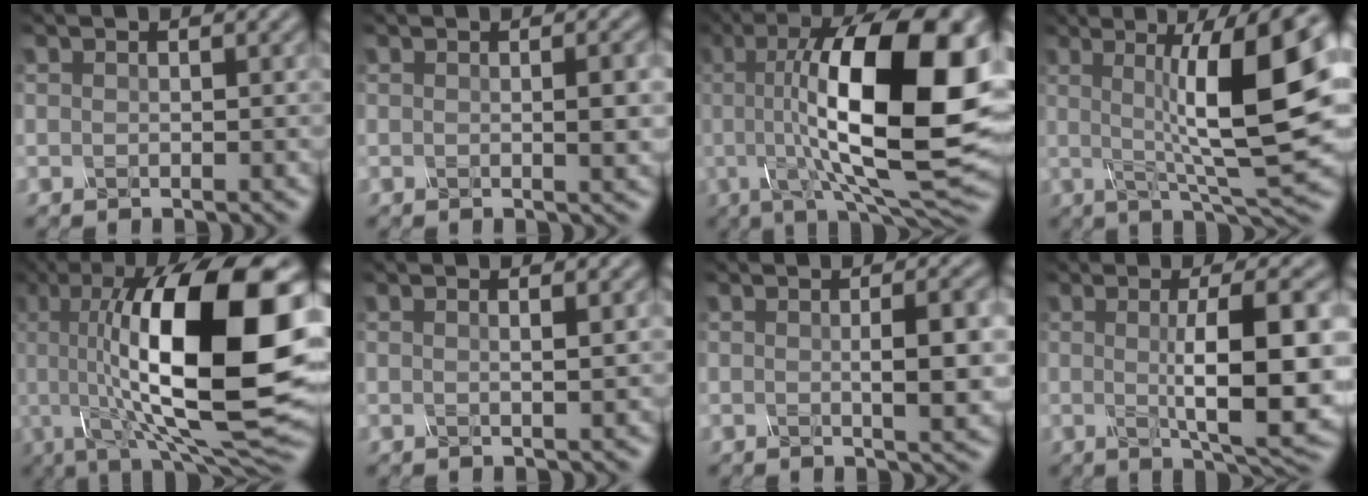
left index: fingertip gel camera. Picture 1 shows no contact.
{"total": 2.2, "force": [0.1, 0.4, 2.1], "torque": [-0.027, 0.001, -0.001]}
{"total": 16.6, "force": [1.9, 5.0, 15.7], "torque": [-0.233, 0.004, 0.031]}
{"total": 11.9, "force": [1.4, 2.5, 11.6], "torque": [-0.154, 0.010, 0.021]}
{"total": 18.8, "force": [2.3, 6.4, 17.5], "torque": [-0.261, 0.015, 0.036]}
{"total": 1.9, "force": [0.5, 0.6, 1.7], "torque": [-0.017, 0.002, -0.008]}
{"total": 4.5, "force": [0.1, 1.0, 4.4], "torque": [-0.059, 0.004, 0.002]}
{"total": 9.6, "force": [-0.1, 2.3, 9.3], "torque": [-0.124, -0.005, 0.001]}